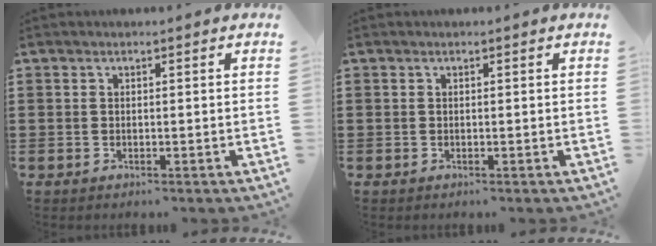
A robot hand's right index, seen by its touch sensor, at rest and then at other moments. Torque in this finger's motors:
{"motor_torque": [0.00, 0.00, 0.02, 0.00]}